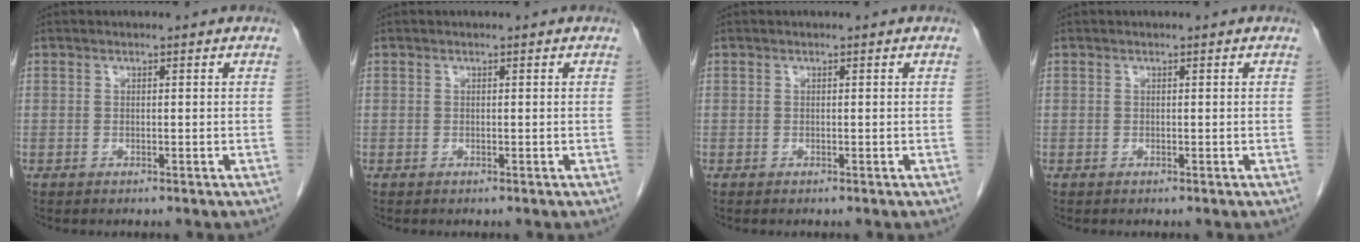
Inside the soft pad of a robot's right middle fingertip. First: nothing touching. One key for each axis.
{"total": 0.0}
{"total": 0.0}
{"total": 0.0}